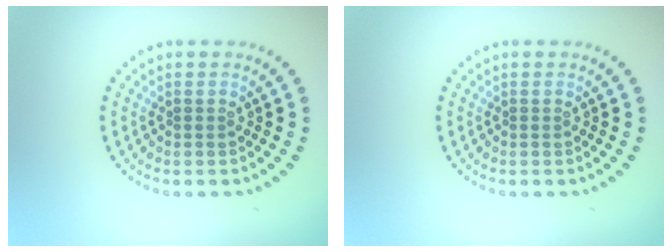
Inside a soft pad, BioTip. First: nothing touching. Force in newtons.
{"total": 0.0}